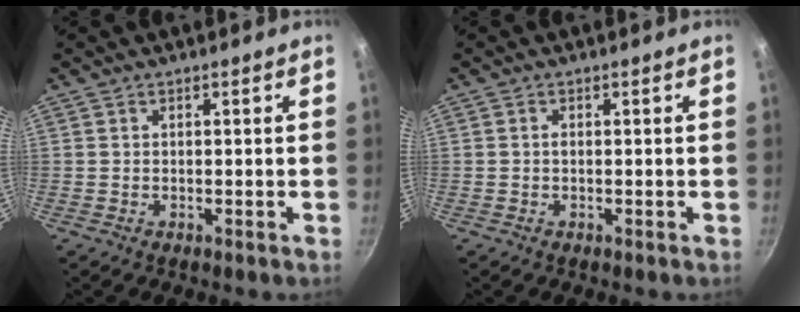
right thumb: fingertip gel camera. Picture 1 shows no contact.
{"total": 0.6, "force": [0.0, 0.3, 0.5], "torque": [-0.009, 0.002, -0.001]}